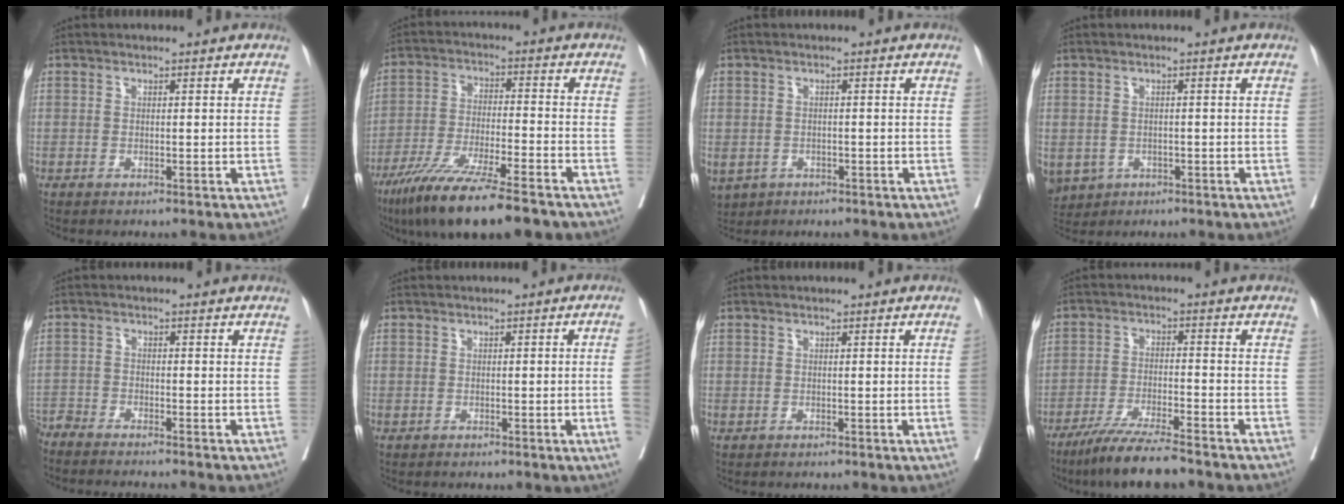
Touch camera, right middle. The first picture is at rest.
{"total": 15.3, "force": [-11.3, 1.4, 10.2], "torque": [-0.181, -0.046, -0.194]}
{"total": 8.0, "force": [-3.7, 6.4, 3.1], "torque": [-0.092, -0.004, -0.050]}
{"total": 6.9, "force": [-2.8, 5.9, 2.4], "torque": [-0.066, -0.003, -0.036]}
{"total": 8.4, "force": [-8.0, -0.3, 2.7], "torque": [-0.027, -0.013, -0.133]}
{"total": 3.6, "force": [-0.5, -0.8, 3.5], "torque": [-0.045, 0.005, -0.004]}
{"total": 0.9, "force": [0.0, -0.3, 0.9], "torque": [-0.014, 0.003, 0.000]}
{"total": 8.6, "force": [-7.1, 0.1, 4.9], "torque": [-0.082, -0.026, -0.126]}